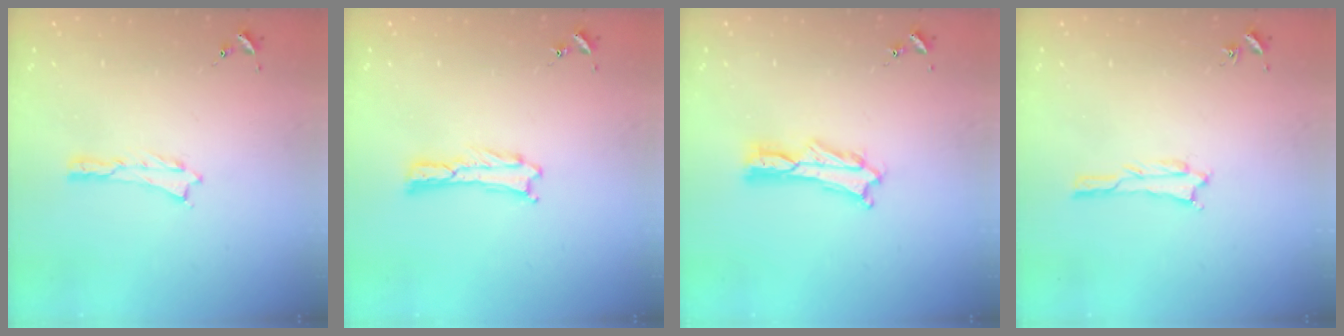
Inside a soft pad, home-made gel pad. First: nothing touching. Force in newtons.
{"total": 0.0}
{"total": 2.0, "press": 2.0, "slide": 0.3}
{"total": 1.1, "press": 1.1, "slide": 0.1}